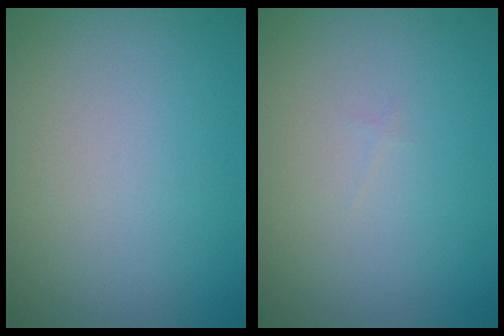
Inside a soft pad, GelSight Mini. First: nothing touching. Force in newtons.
{"total": 0.0}